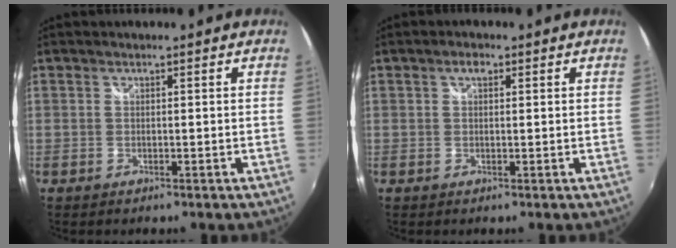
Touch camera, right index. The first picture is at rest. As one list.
[{"total": 1.6, "force": [0.7, 1.0, 1.2], "torque": [-0.019, 0.006, 0.010]}]